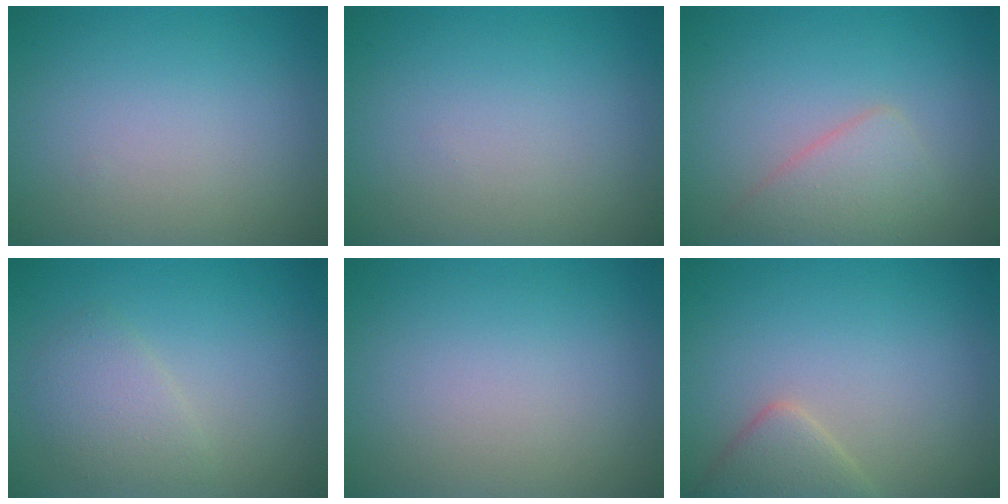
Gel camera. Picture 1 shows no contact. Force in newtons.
{"total": 0.0}
{"total": 2.8, "press": 2.8, "slide": 0.2}
{"total": 2.4, "press": 2.4, "slide": 0.2}
{"total": 0.0}
{"total": 2.6, "press": 2.6, "slide": 0.2}